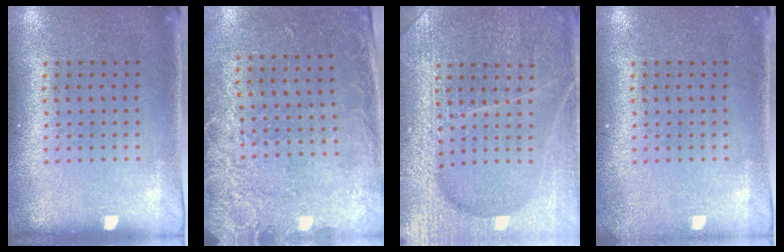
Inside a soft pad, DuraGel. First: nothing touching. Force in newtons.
{"total": 2.6, "press": 1.9, "slide": 1.8}
{"total": 6.2, "press": 6.2, "slide": 0.7}
{"total": 1.0, "press": 1.0, "slide": 0.1}